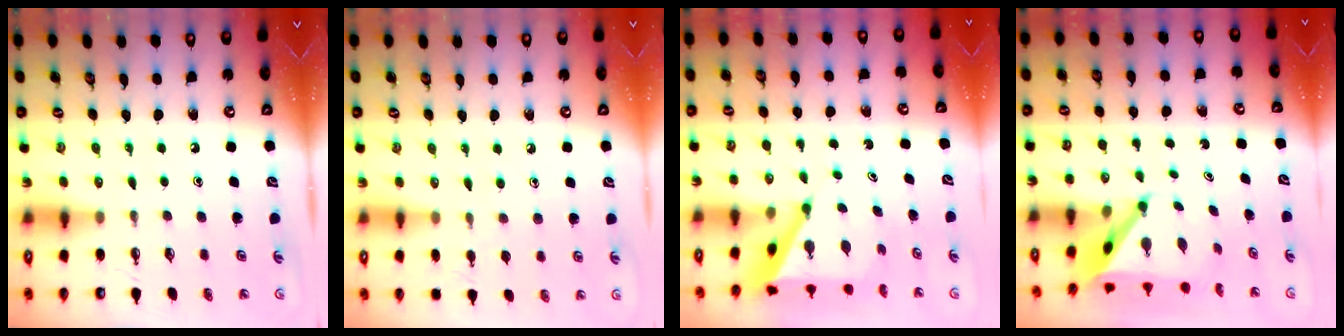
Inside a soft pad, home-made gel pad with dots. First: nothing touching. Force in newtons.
{"total": 6.2, "press": 6.1, "slide": 0.6}
{"total": 6.4, "press": 6.4, "slide": 0.6}
{"total": 4.8, "press": 4.8, "slide": 0.2}